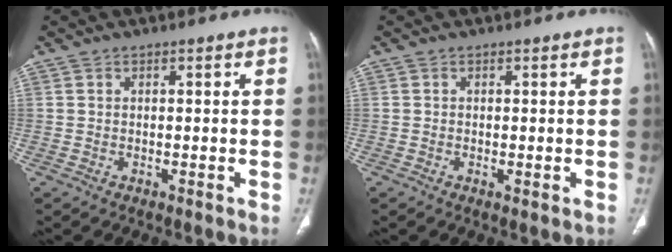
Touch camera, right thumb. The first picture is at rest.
{"total": 0.8, "force": [-0.2, 0.2, 0.8], "torque": [-0.019, -0.004, -0.003]}